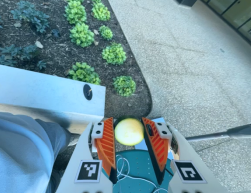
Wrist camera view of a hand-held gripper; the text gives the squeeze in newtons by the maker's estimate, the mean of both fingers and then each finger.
{"total": 8.7, "left": 8.6, "right": 8.8}